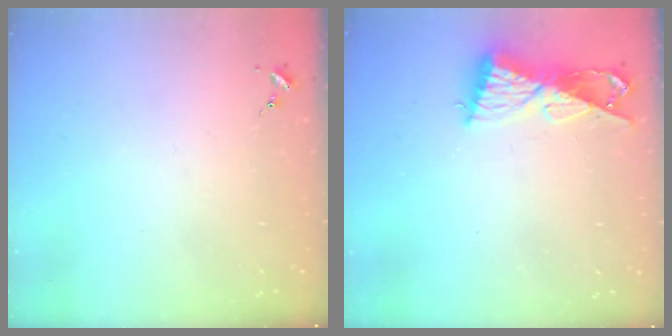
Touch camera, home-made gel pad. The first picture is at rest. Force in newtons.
{"total": 9.2, "press": 9.1, "slide": 0.8}